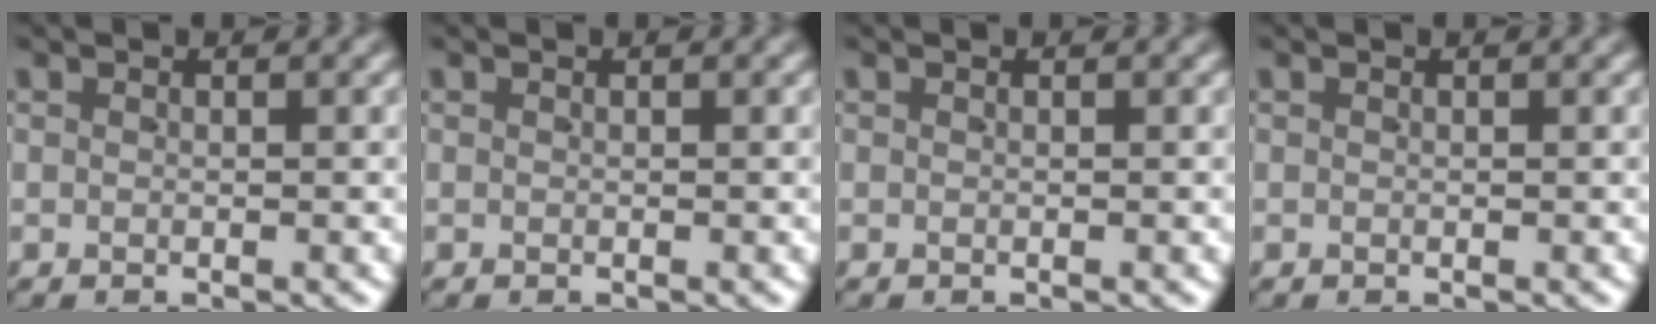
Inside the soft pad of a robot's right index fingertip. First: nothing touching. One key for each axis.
{"total": 0.0}
{"total": 0.0}
{"total": 0.0}